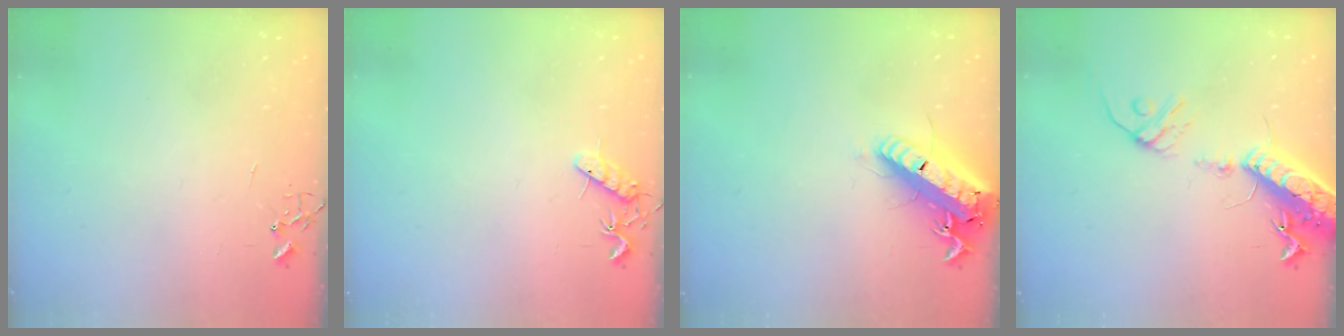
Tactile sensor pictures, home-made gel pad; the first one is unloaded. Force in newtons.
{"total": 7.5, "press": 7.4, "slide": 0.6}
{"total": 20.0, "press": 19.7, "slide": 4.0}
{"total": 17.4, "press": 16.9, "slide": 4.1}